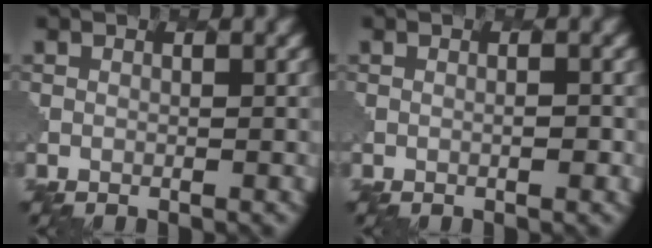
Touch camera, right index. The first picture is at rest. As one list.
[{"total": 0.6, "force": [0.1, 0.1, 0.5], "torque": [-0.005, 0.005, 0.001]}]